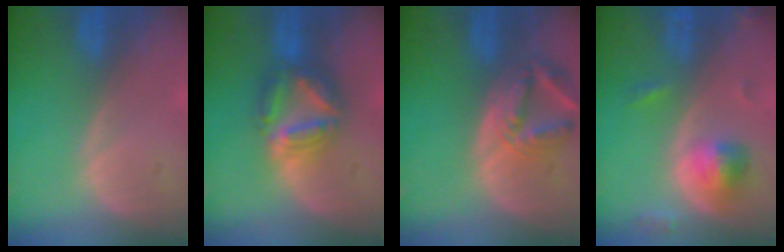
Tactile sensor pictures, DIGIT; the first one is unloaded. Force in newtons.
{"total": 7.8, "press": 6.7, "slide": 4.0}
{"total": 7.0, "press": 6.4, "slide": 2.8}
{"total": 5.2, "press": 5.0, "slide": 1.4}